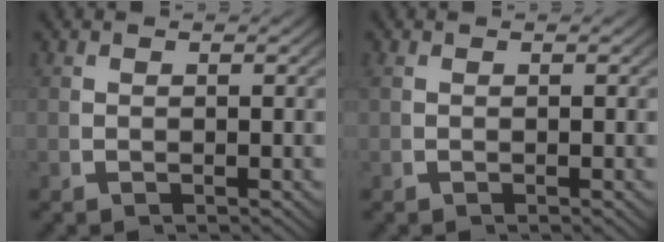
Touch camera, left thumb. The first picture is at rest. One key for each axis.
{"total": 0.5, "fx": -0.1, "fy": -0.1, "fz": 0.5, "tx": -0.009, "ty": 0.000, "tz": 0.000}